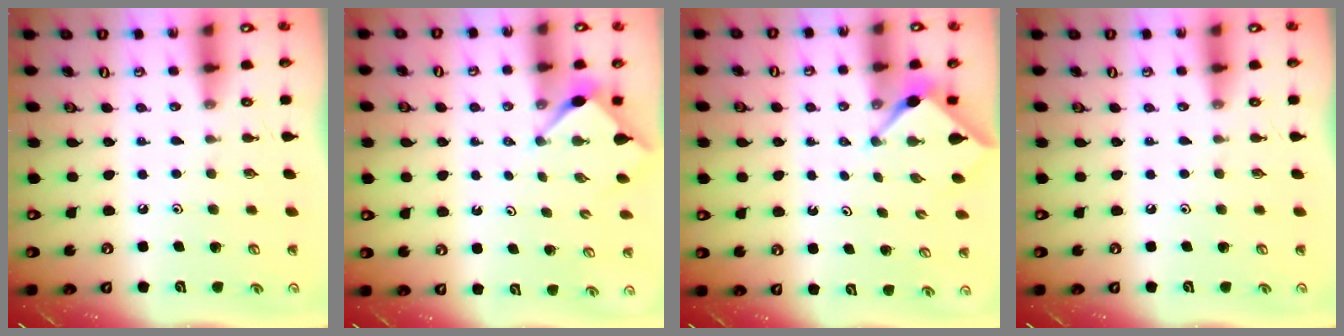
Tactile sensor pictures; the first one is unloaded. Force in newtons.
{"total": 2.9, "press": 2.9, "slide": 0.3}
{"total": 2.9, "press": 2.9, "slide": 0.4}
{"total": 0.0}